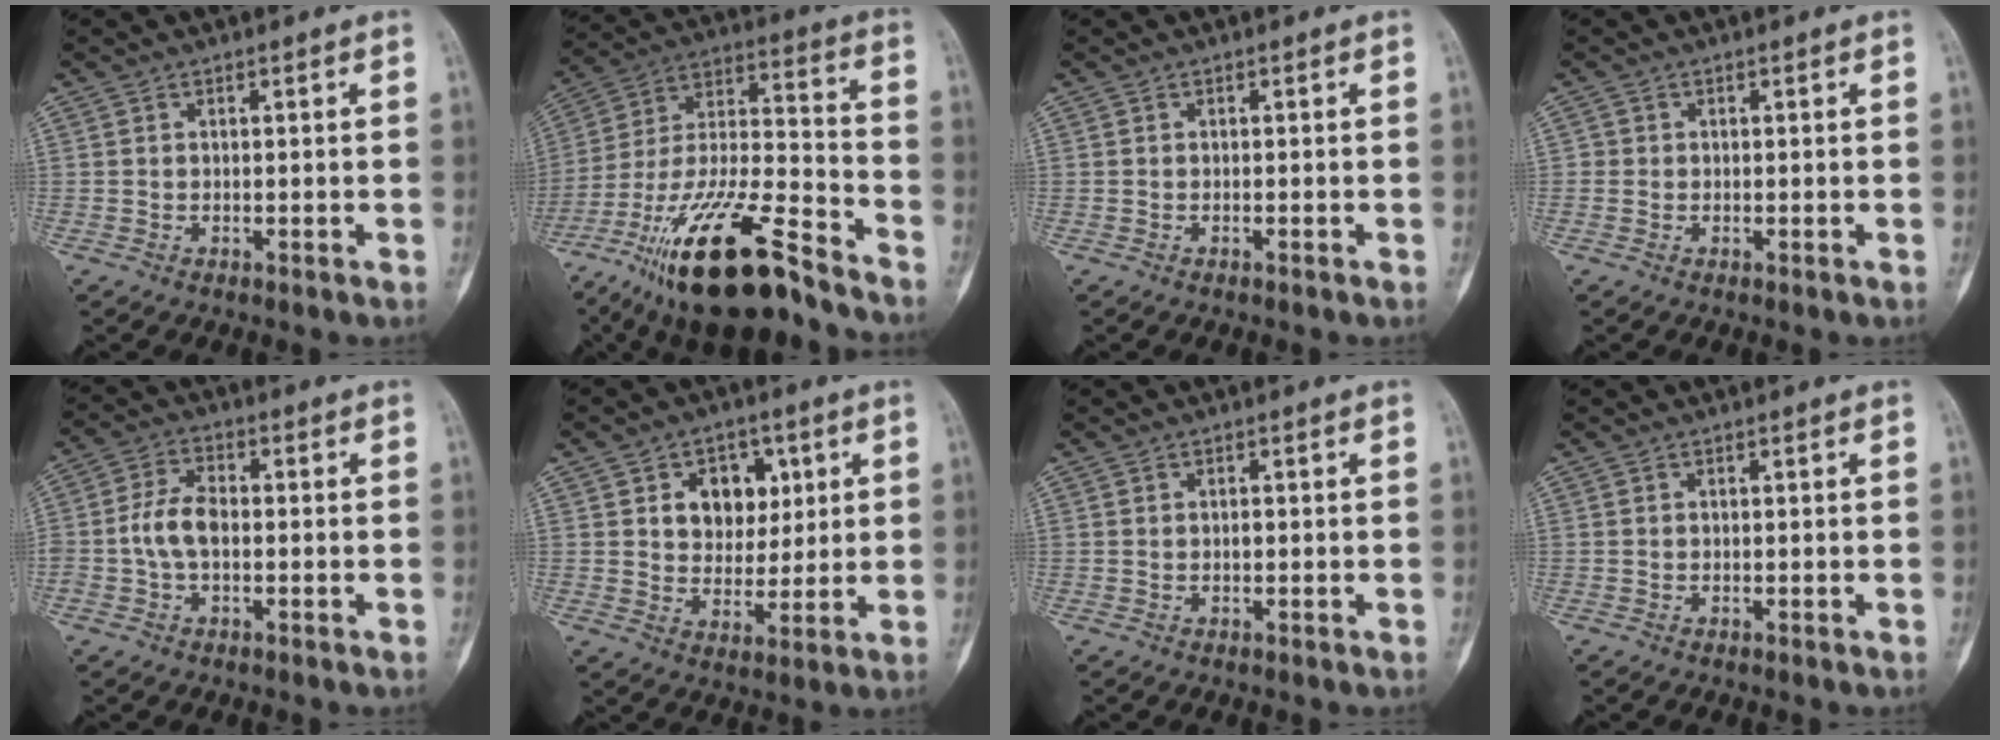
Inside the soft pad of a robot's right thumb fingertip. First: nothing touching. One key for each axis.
{"total": 23.9, "fx": -16.6, "fy": 5.9, "fz": 16.1, "tx": -0.304, "ty": 0.066, "tz": -0.294}
{"total": 0.0}
{"total": 0.8, "fx": -0.1, "fy": 0.8, "fz": 0.1, "tx": 0.004, "ty": 0.004, "tz": -0.004}
{"total": 6.4, "fx": -0.9, "fy": 3.8, "fz": 5.1, "tx": -0.103, "ty": 0.020, "tz": -0.022}
{"total": 9.4, "fx": 3.1, "fy": 7.2, "fz": 5.3, "tx": -0.032, "ty": -0.011, "tz": 0.050}
{"total": 0.7, "fx": 0.0, "fy": 0.4, "fz": 0.6, "tx": -0.009, "ty": 0.001, "tz": 0.000}
{"total": 0.0}